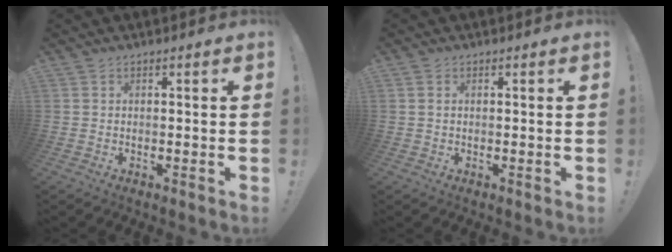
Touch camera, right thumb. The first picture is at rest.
{"total": 0.8, "force": [0.4, 0.4, 0.5], "torque": [-0.012, 0.002, 0.007]}